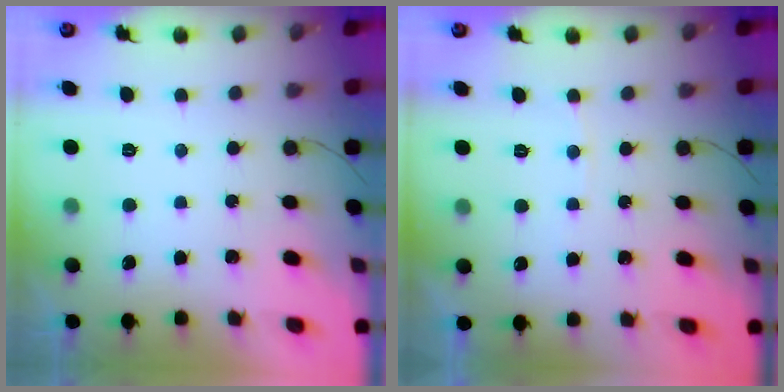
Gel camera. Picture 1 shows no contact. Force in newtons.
{"total": 2.9, "press": 2.9, "slide": 0.3}